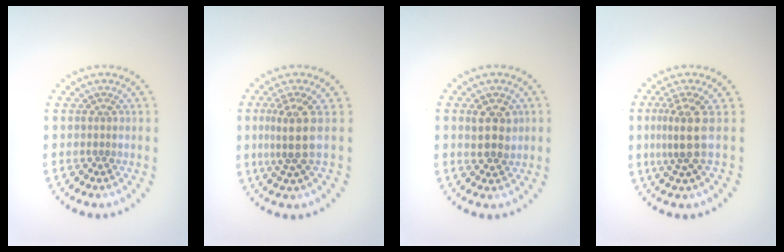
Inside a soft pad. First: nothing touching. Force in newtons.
{"total": 3.3, "press": 2.4, "slide": 2.2}
{"total": 2.8, "press": 2.7, "slide": 0.8}
{"total": 3.2, "press": 2.4, "slide": 2.2}